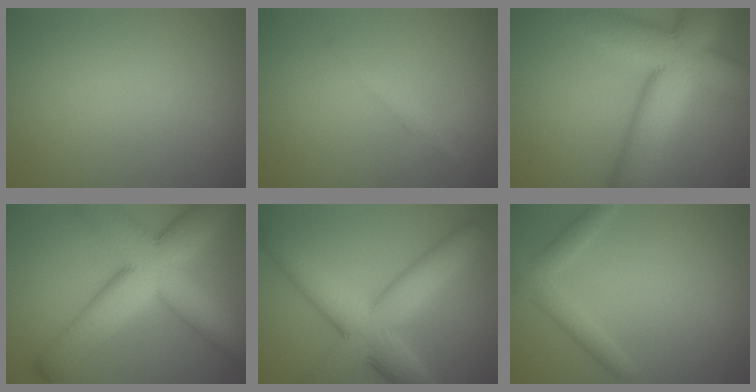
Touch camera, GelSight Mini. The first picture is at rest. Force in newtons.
{"total": 1.5, "press": 1.5, "slide": 0.1}
{"total": 12.5, "press": 12.4, "slide": 1.0}
{"total": 12.1, "press": 12.1, "slide": 0.7}
{"total": 8.8, "press": 8.8, "slide": 0.1}
{"total": 2.6, "press": 2.6, "slide": 0.1}